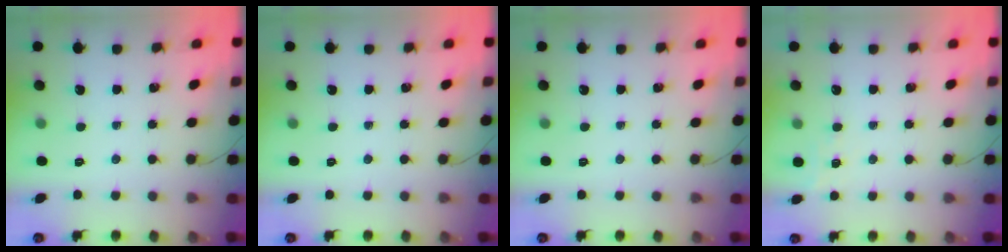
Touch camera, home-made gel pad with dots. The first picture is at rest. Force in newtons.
{"total": 0.0}
{"total": 0.0}
{"total": 5.4, "press": 5.2, "slide": 1.3}